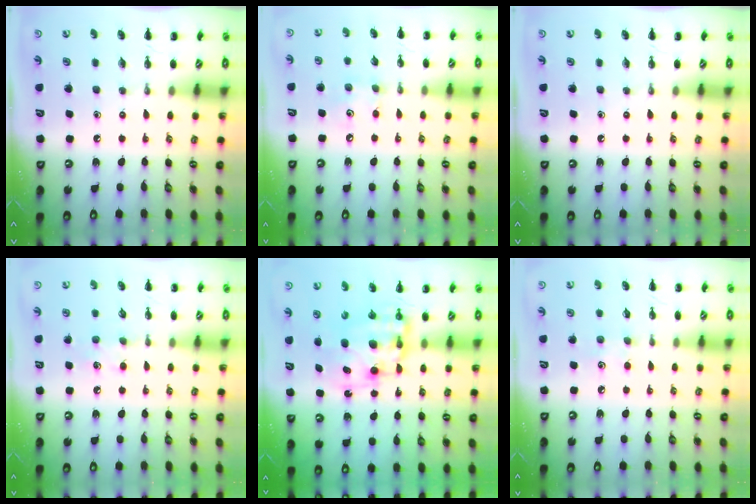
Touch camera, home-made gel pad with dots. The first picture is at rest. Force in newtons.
{"total": 3.8, "press": 3.7, "slide": 0.9}
{"total": 0.0}
{"total": 6.5, "press": 6.3, "slide": 1.7}
{"total": 11.0, "press": 10.7, "slide": 2.5}
{"total": 5.2, "press": 5.1, "slide": 1.1}